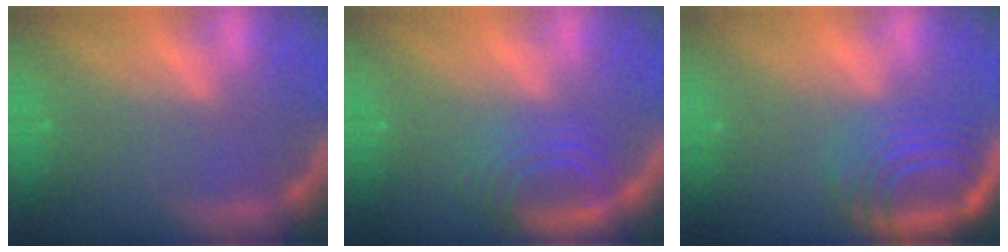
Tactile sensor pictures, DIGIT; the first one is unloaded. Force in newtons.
{"total": 5.5}
{"total": 8.5}